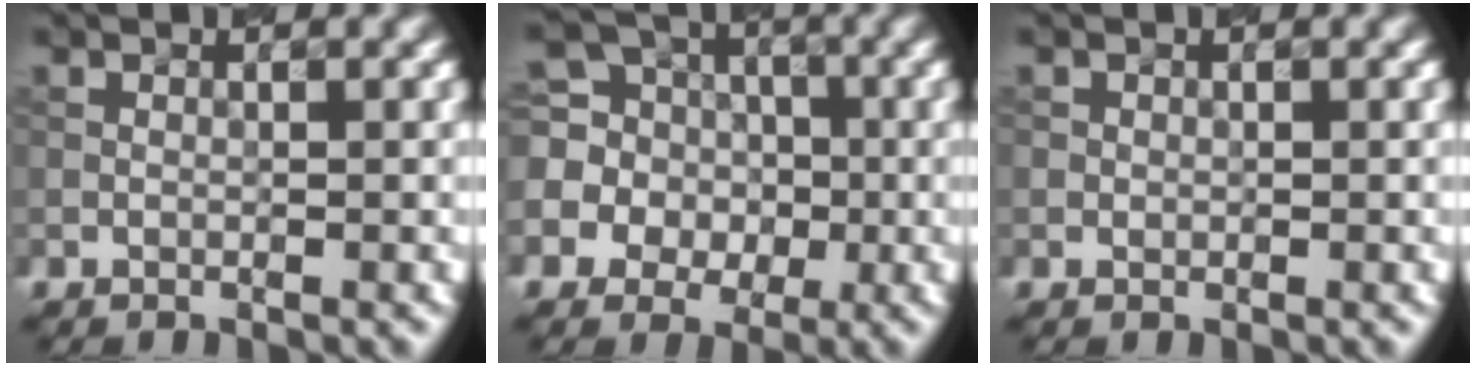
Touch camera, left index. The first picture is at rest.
{"total": 7.2, "force": [0.8, 6.6, 2.6], "torque": [-0.072, 0.029, -0.023]}
{"total": 0.0}